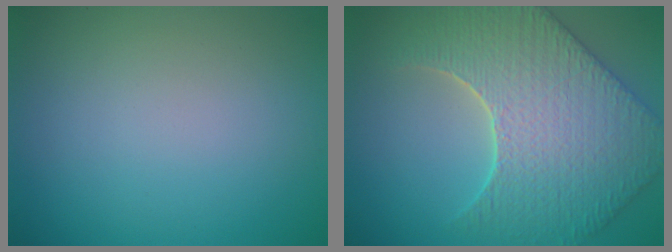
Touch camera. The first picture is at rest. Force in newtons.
{"total": 7.9, "press": 6.8, "slide": 4.1}